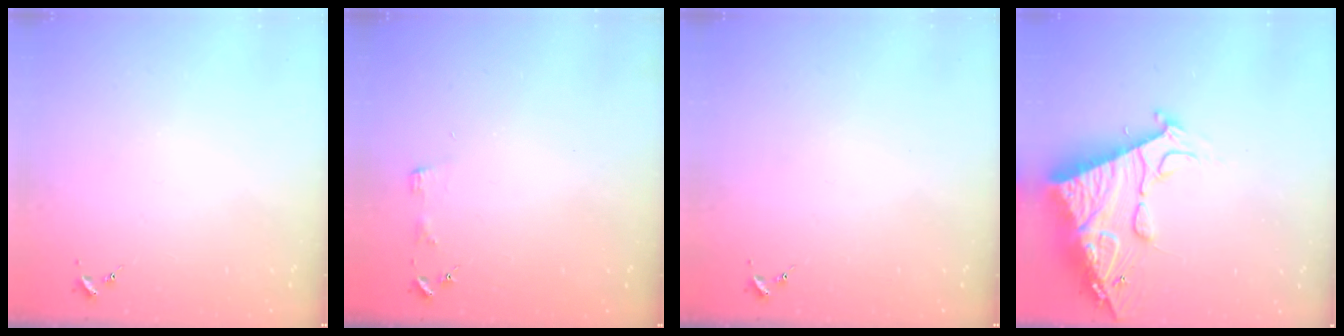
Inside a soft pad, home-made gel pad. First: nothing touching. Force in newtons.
{"total": 3.4, "press": 3.3, "slide": 0.4}
{"total": 0.0}
{"total": 23.0, "press": 22.9, "slide": 2.5}